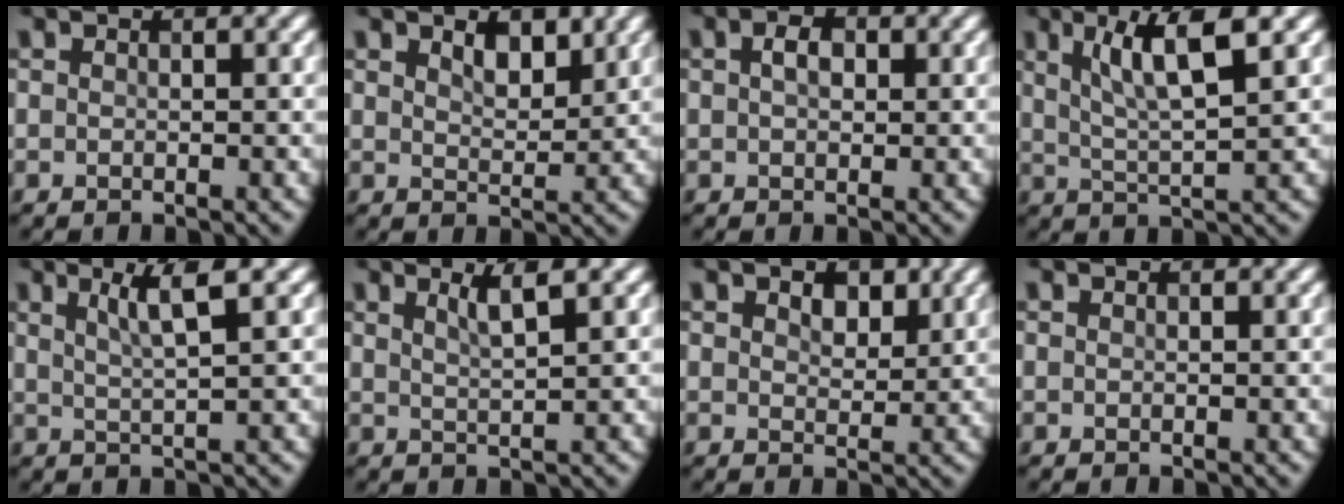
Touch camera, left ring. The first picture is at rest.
{"total": 2.3, "force": [1.5, 1.0, 1.5], "torque": [-0.029, -0.004, 0.027]}
{"total": 2.1, "force": [0.5, 1.3, 1.5], "torque": [-0.028, 0.003, 0.005]}
{"total": 6.1, "force": [2.6, 1.1, 5.4], "torque": [-0.096, 0.002, 0.048]}
{"total": 3.4, "force": [1.5, 0.5, 3.0], "torque": [-0.043, 0.003, 0.027]}
{"total": 2.4, "force": [1.2, 0.5, 1.9], "torque": [-0.026, 0.004, 0.019]}
{"total": 2.3, "force": [1.2, 1.4, 1.4], "torque": [-0.024, -0.002, 0.018]}
{"total": 0.0}